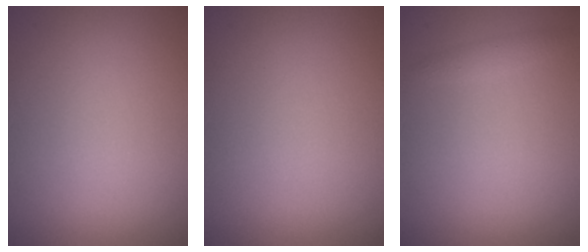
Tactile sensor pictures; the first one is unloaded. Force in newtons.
{"total": 0.0}
{"total": 0.8, "press": 0.8, "slide": 0.1}